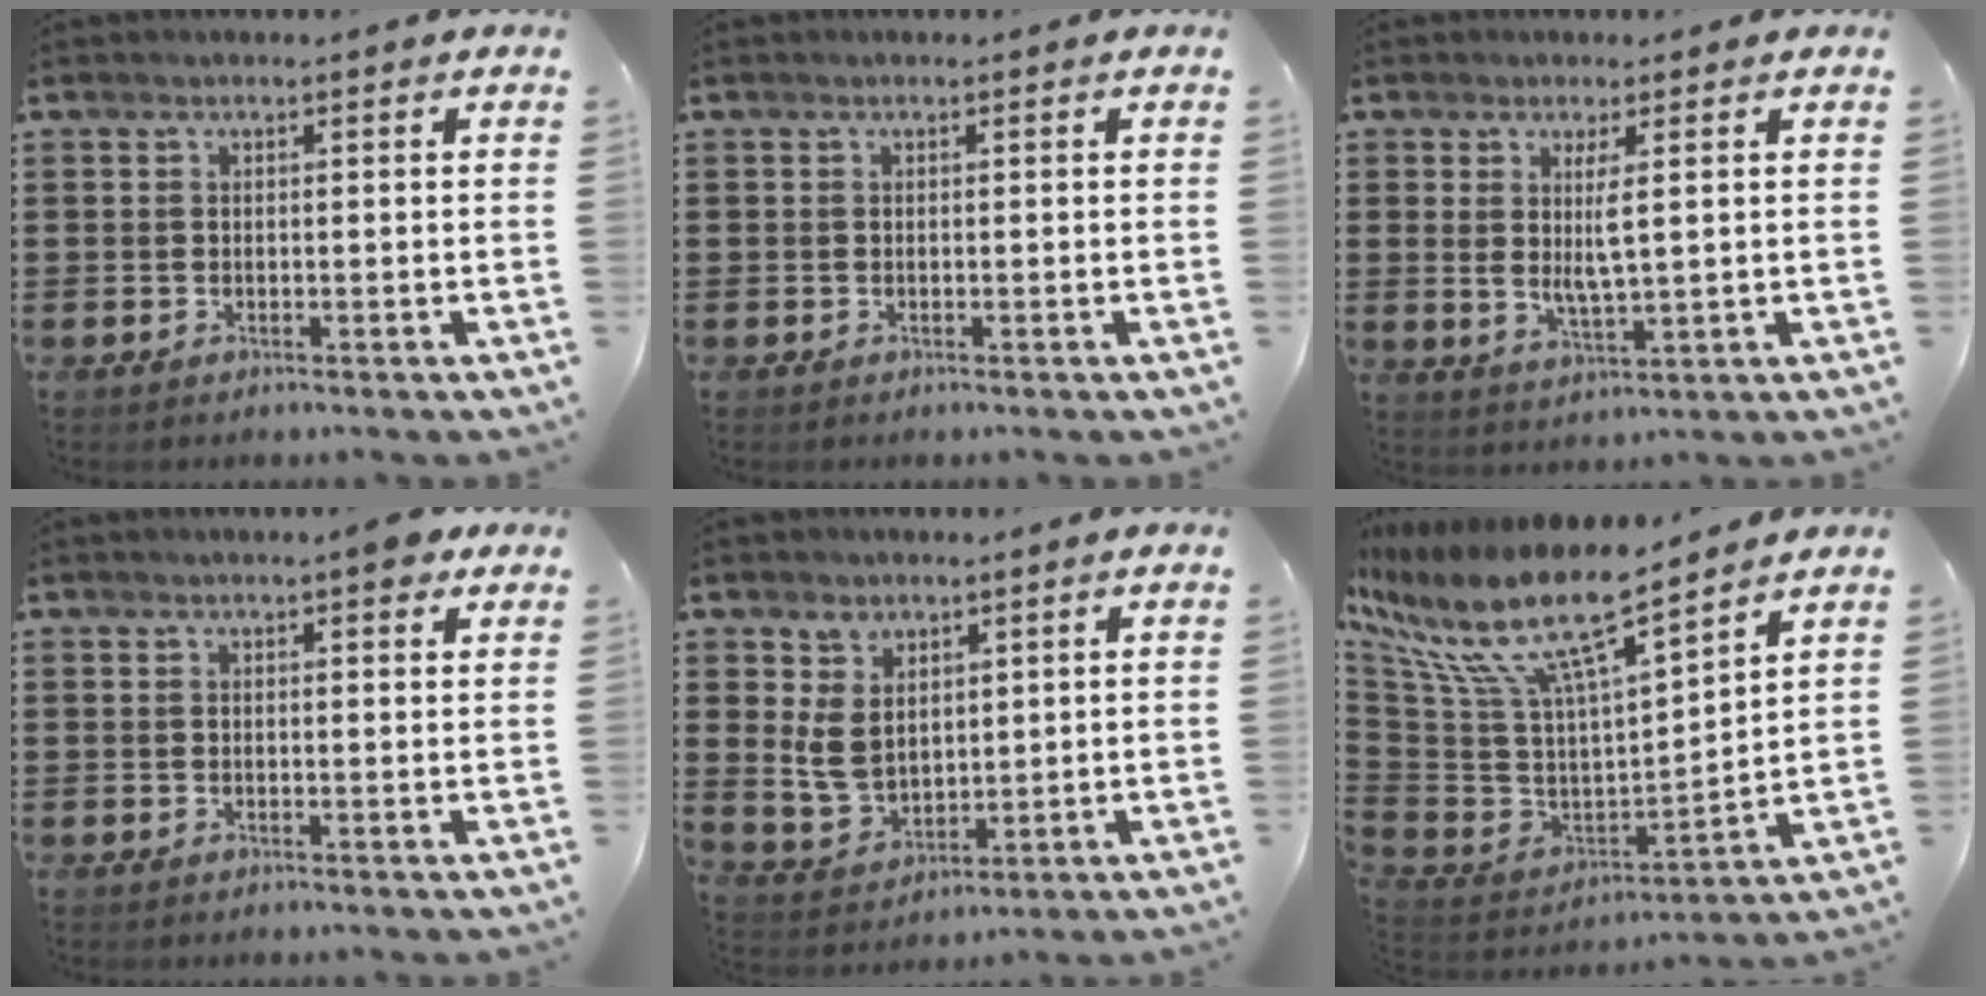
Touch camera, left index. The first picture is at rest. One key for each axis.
{"total": 0.0}
{"total": 4.8, "fx": 1.2, "fy": 1.0, "fz": 4.5, "tx": -0.087, "ty": 0.000, "tz": 0.022}
{"total": 2.8, "fx": 2.1, "fy": 0.5, "fz": 1.9, "tx": -0.026, "ty": -0.001, "tz": 0.034}
{"total": 6.3, "fx": 2.3, "fy": 4.9, "fz": 3.1, "tx": -0.075, "ty": 0.006, "tz": 0.044}
{"total": 14.4, "fx": 9.0, "fy": 3.6, "fz": 10.6, "tx": -0.244, "ty": -0.059, "tz": 0.148}